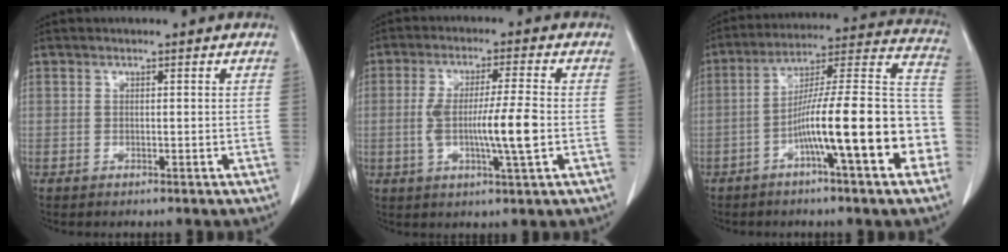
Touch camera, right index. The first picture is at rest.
{"total": 9.2, "force": [-1.3, 0.1, 9.1], "torque": [-0.171, -0.002, -0.024]}
{"total": 19.4, "force": [-6.2, 1.7, 18.3], "torque": [-0.233, 0.031, -0.096]}